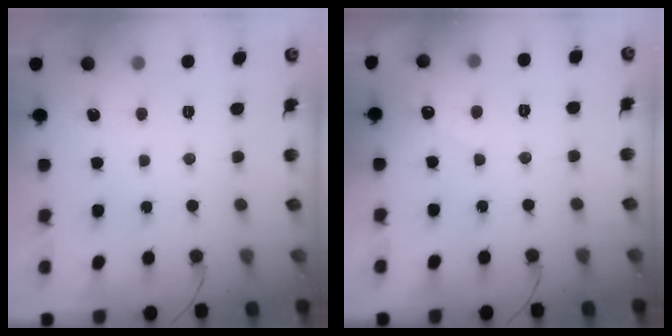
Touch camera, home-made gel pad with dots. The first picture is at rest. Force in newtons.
{"total": 2.6, "press": 2.6, "slide": 0.1}